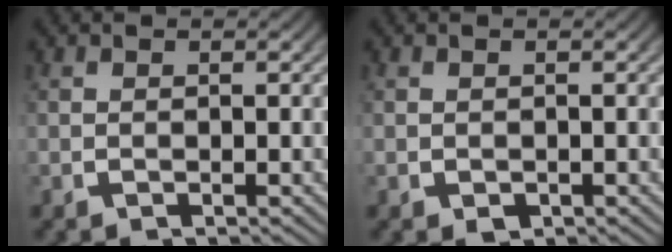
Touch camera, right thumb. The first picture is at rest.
{"total": 1.2, "force": [-0.5, 1.0, 0.6], "torque": [-0.012, -0.008, -0.002]}